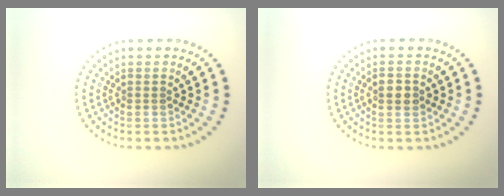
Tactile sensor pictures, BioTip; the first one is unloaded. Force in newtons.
{"total": 2.1, "press": 2.1, "slide": 0.1}